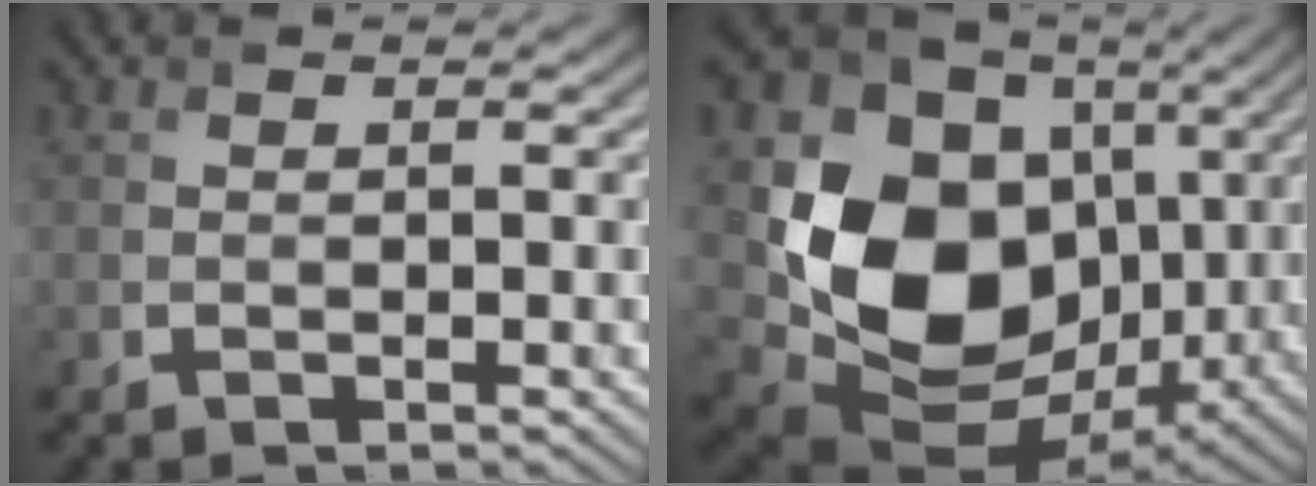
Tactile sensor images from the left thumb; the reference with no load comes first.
{"total": 15.7, "force": [-0.2, 12.4, 9.6], "torque": [-0.192, -0.036, -0.003]}